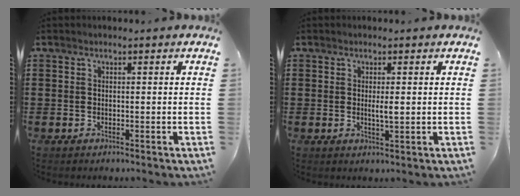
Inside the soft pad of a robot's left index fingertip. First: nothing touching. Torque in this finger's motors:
{"motor_torque": [0.55, -0.04, 0.10, 0.03]}